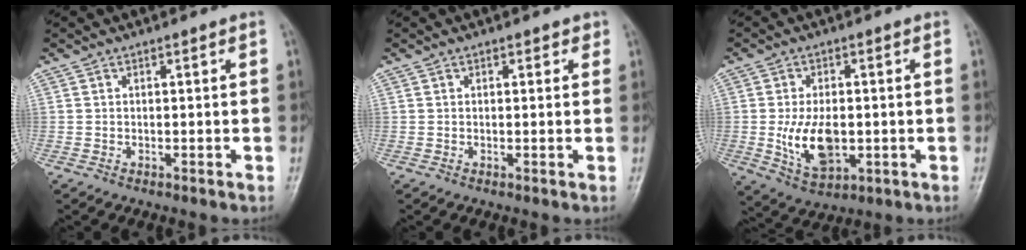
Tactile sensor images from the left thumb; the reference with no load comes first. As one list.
[{"total": 1.3, "force": [0.7, 0.9, 0.6], "torque": [0.006, -0.002, 0.005]}, {"total": 10.0, "force": [-1.1, 5.9, 8.0], "torque": [-0.133, -0.006, -0.010]}]